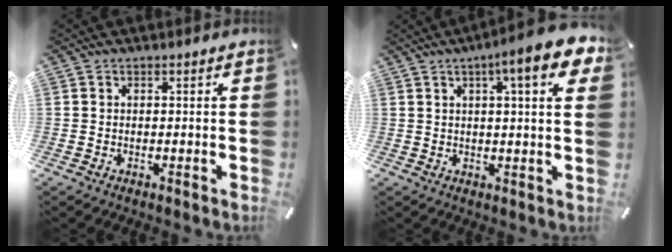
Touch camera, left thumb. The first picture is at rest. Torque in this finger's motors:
{"motor_torque": [0.46, 0.57, 1.46, -1.29, 0.33]}